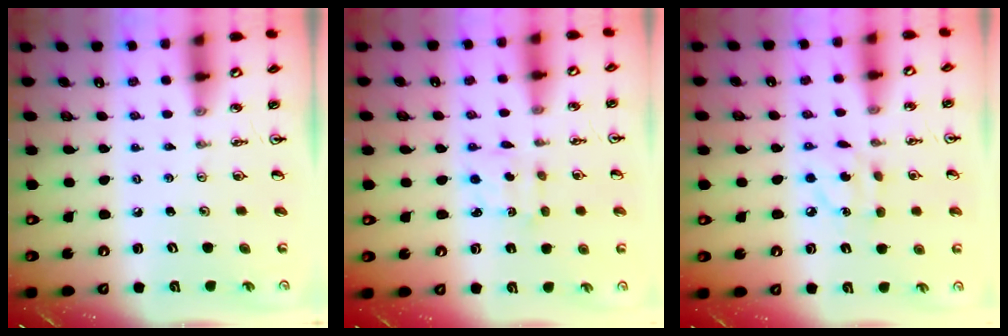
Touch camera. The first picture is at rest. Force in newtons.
{"total": 2.7, "press": 2.7, "slide": 0.5}
{"total": 6.1, "press": 6.1, "slide": 0.2}